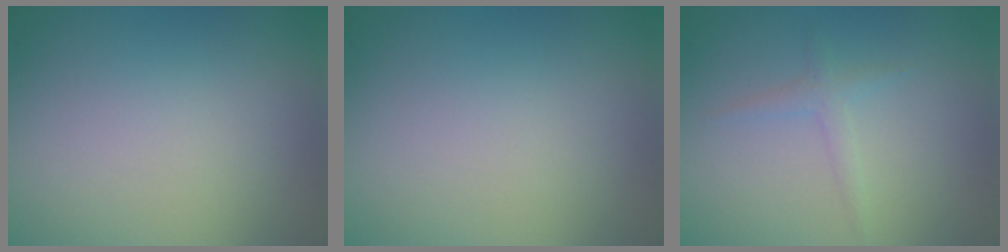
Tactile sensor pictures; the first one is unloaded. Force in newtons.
{"total": 0.0}
{"total": 1.3, "press": 1.3, "slide": 0.1}